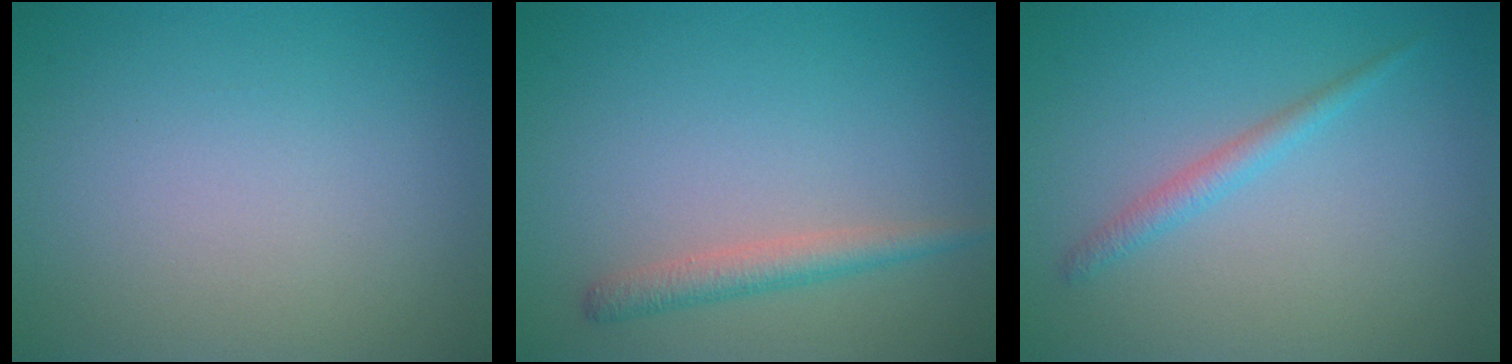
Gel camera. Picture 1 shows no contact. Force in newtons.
{"total": 2.1, "press": 2.1, "slide": 0.1}
{"total": 1.6, "press": 1.6, "slide": 0.2}